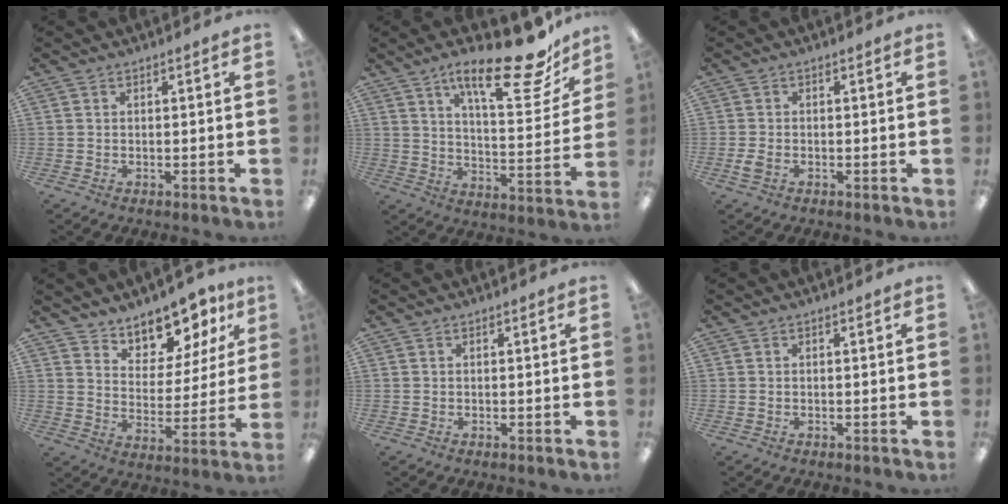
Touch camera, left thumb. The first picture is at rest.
{"total": 20.4, "force": [13.8, 6.2, 13.7], "torque": [-0.198, -0.083, 0.217]}
{"total": 2.2, "force": [-0.8, 1.4, 1.6], "torque": [-0.040, -0.001, -0.017]}
{"total": 10.6, "force": [9.4, 4.4, 2.0], "torque": [-0.039, -0.083, 0.174]}
{"total": 0.0}
{"total": 0.0}